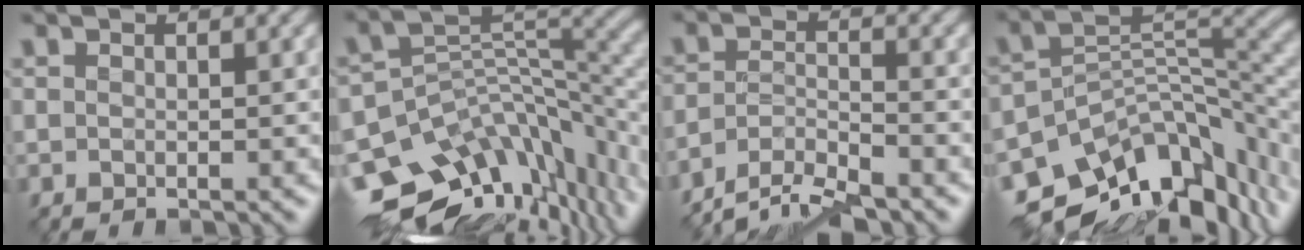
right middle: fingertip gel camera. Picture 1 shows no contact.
{"total": 11.5, "force": [-5.3, 6.3, 7.9], "torque": [-0.137, -0.002, -0.070]}
{"total": 5.2, "force": [-4.6, 1.2, 2.0], "torque": [-0.041, -0.002, -0.088]}
{"total": 13.1, "force": [-8.4, 6.4, 7.8], "torque": [-0.136, 0.001, -0.122]}